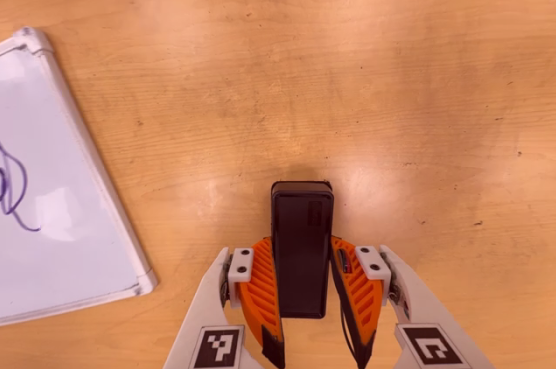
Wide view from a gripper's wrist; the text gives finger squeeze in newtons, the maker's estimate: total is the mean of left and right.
{"total": 4.3, "left": 2.9, "right": 5.8}